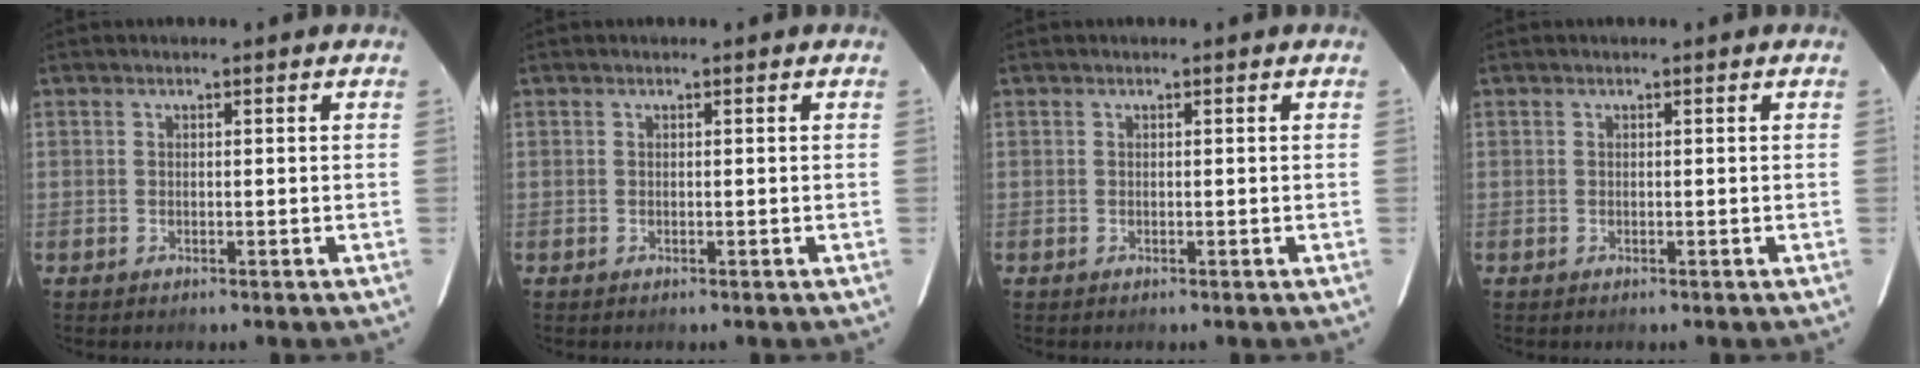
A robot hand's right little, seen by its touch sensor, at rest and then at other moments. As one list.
[{"total": 0.0}, {"total": 0.0}, {"total": 0.0}]